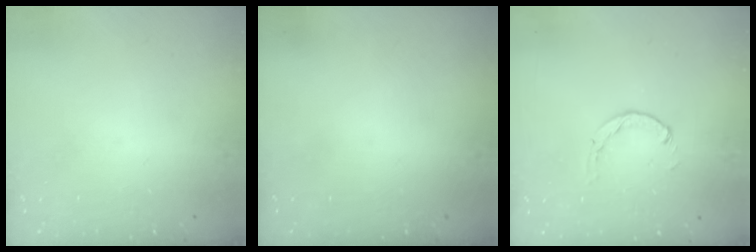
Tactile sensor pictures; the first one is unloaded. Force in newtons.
{"total": 0.0}
{"total": 1.5, "press": 1.5, "slide": 0.2}